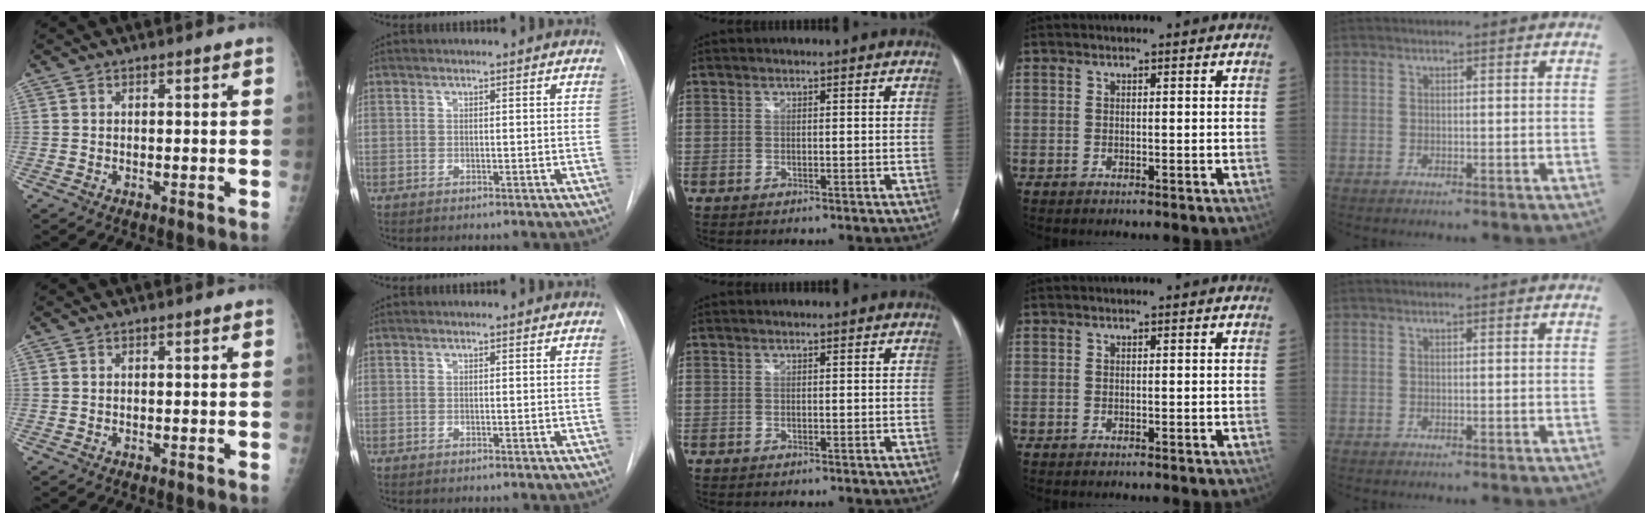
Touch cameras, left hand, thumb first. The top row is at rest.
{}